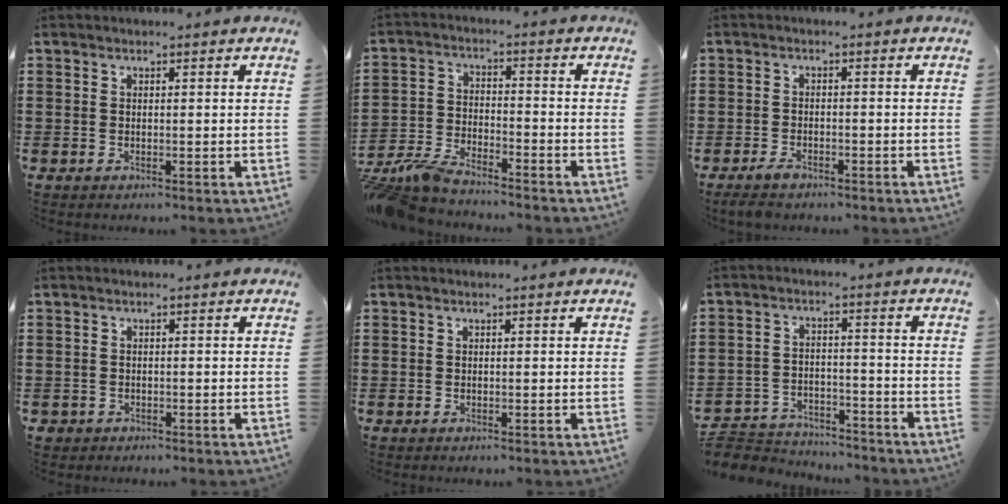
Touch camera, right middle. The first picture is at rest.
{"total": 6.5, "force": [-6.3, 0.8, 1.5], "torque": [-0.056, -0.002, -0.130]}
{"total": 2.2, "force": [-1.9, 0.9, 0.8], "torque": [-0.024, 0.002, -0.041]}
{"total": 1.1, "force": [-0.8, 0.8, 0.0], "torque": [-0.002, 0.003, -0.019]}
{"total": 0.0}
{"total": 5.1, "force": [-4.9, 1.4, -0.1], "torque": [-0.007, 0.012, -0.104]}